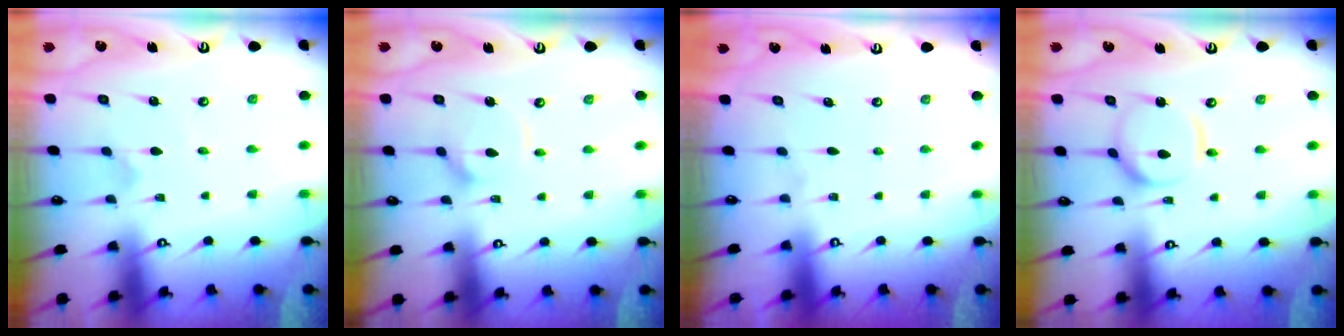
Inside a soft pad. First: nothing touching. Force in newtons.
{"total": 7.6, "press": 7.5, "slide": 0.8}
{"total": 0.0}
{"total": 9.2, "press": 9.2, "slide": 0.9}